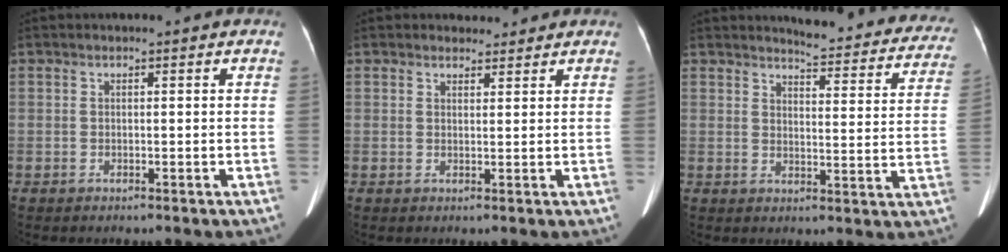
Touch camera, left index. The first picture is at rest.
{"total": 2.1, "force": [1.9, 1.0, -0.1], "torque": [-0.001, 0.004, 0.029]}
{"total": 17.4, "force": [16.4, 3.0, 5.0], "torque": [-0.036, -0.061, 0.168]}